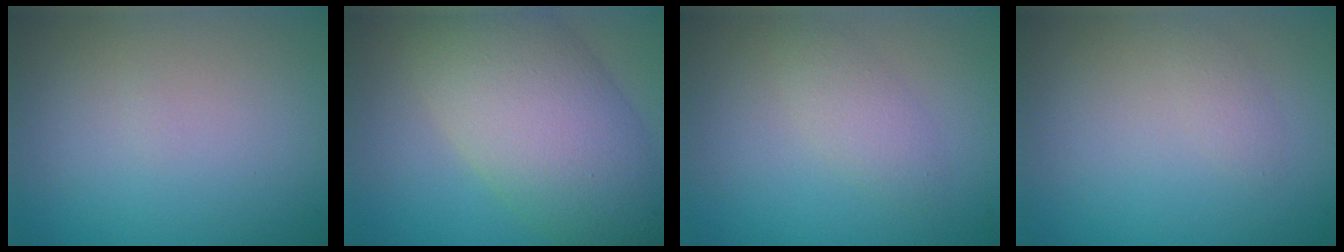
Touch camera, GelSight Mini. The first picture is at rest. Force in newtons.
{"total": 9.6, "press": 9.6, "slide": 0.7}
{"total": 1.9, "press": 1.9, "slide": 0.1}
{"total": 0.9, "press": 0.9, "slide": 0.0}